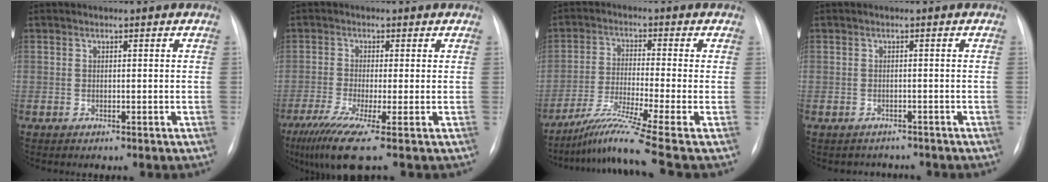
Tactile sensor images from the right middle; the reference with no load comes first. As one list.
[{"total": 8.4, "force": [-5.2, -0.3, 6.6], "torque": [-0.115, -0.027, -0.091]}, {"total": 10.4, "force": [-7.5, -2.5, 6.8], "torque": [-0.133, -0.029, -0.133]}, {"total": 2.7, "force": [-2.3, 1.3, -0.4], "torque": [0.001, 0.008, -0.033]}]